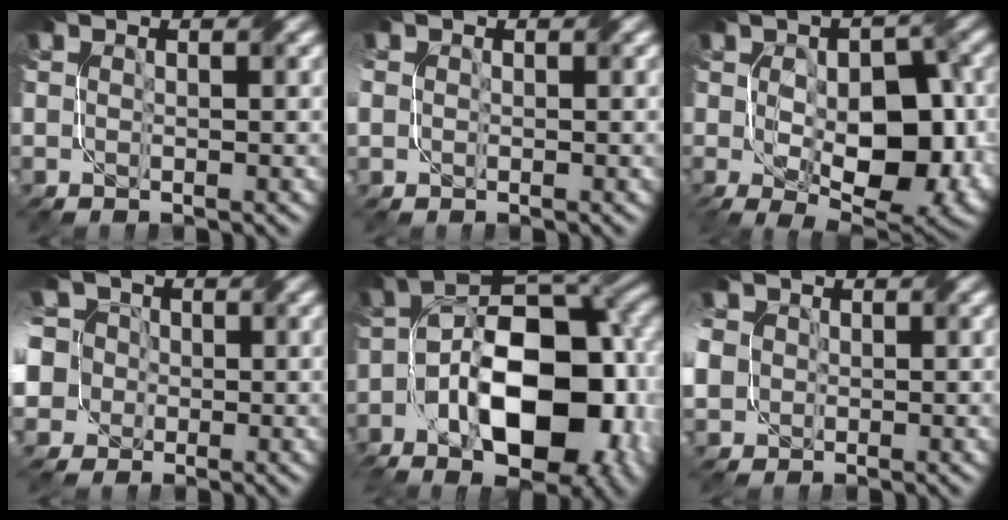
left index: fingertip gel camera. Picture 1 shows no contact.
{"total": 1.7, "force": [0.5, 1.6, 0.5], "torque": [-0.004, 0.012, 0.009]}
{"total": 11.6, "force": [-1.4, 6.3, 9.6], "torque": [-0.154, -0.012, -0.007]}
{"total": 10.8, "force": [-0.8, 9.9, 4.4], "torque": [-0.109, 0.017, -0.045]}
{"total": 17.8, "force": [-4.7, 10.2, 13.8], "torque": [-0.215, 0.007, -0.072]}
{"total": 7.2, "force": [0.5, 6.4, 3.4], "torque": [-0.096, 0.021, -0.014]}